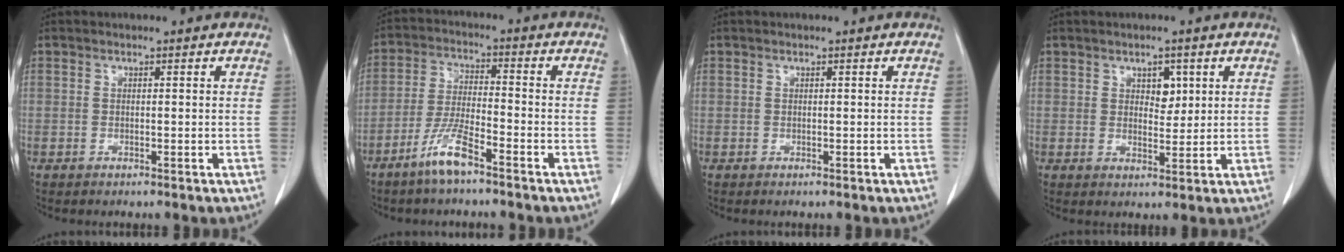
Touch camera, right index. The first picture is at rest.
{"total": 7.0, "force": [-4.8, 0.7, 5.1], "torque": [-0.107, -0.009, -0.095]}
{"total": 0.0}
{"total": 3.1, "force": [1.3, 1.9, 2.1], "torque": [-0.027, 0.000, 0.020]}